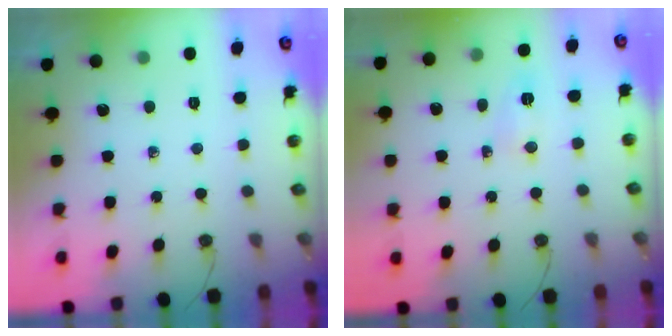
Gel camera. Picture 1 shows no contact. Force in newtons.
{"total": 3.0, "press": 2.8, "slide": 1.1}